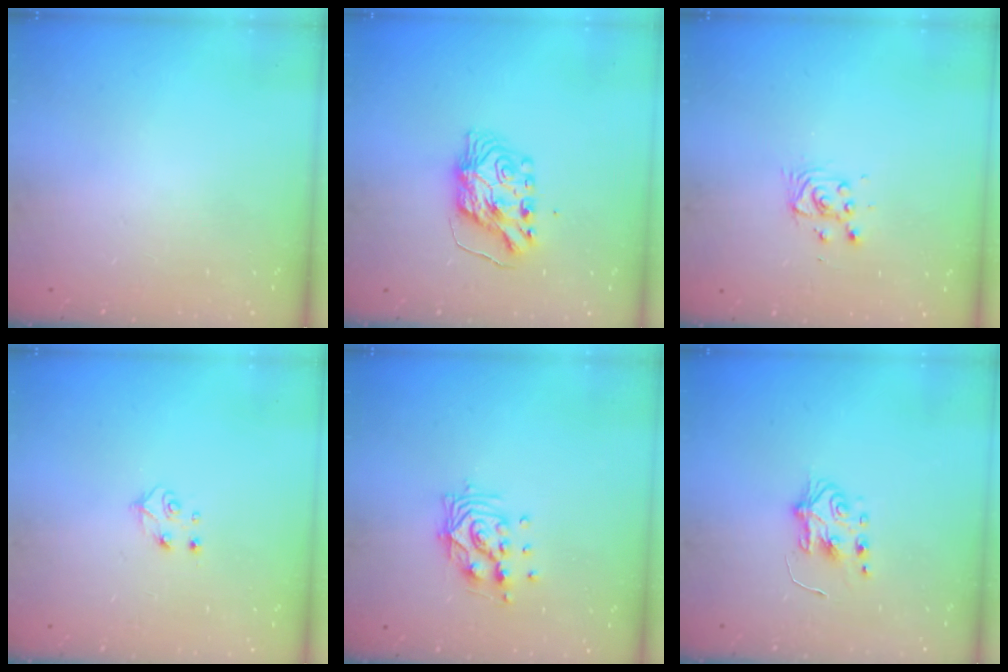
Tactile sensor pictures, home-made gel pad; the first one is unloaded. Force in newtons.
{"total": 7.2, "press": 7.2, "slide": 0.8}
{"total": 3.5, "press": 3.5, "slide": 0.4}
{"total": 5.2, "press": 5.1, "slide": 0.7}
{"total": 10.6, "press": 10.5, "slide": 0.8}
{"total": 5.8, "press": 5.8, "slide": 0.6}